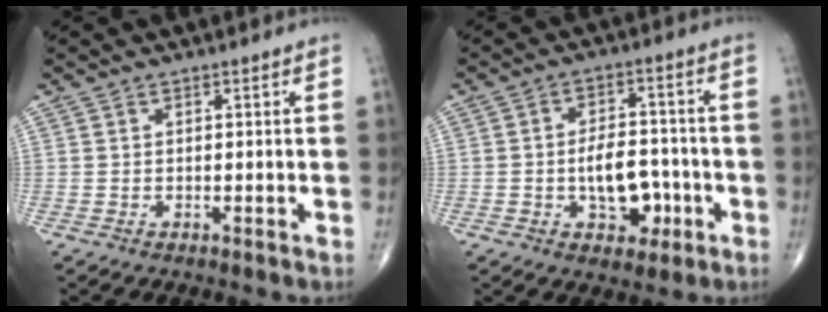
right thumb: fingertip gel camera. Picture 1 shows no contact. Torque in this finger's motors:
{"motor_torque": [2.66, 2.35, 0.87, -0.16, 0.05]}